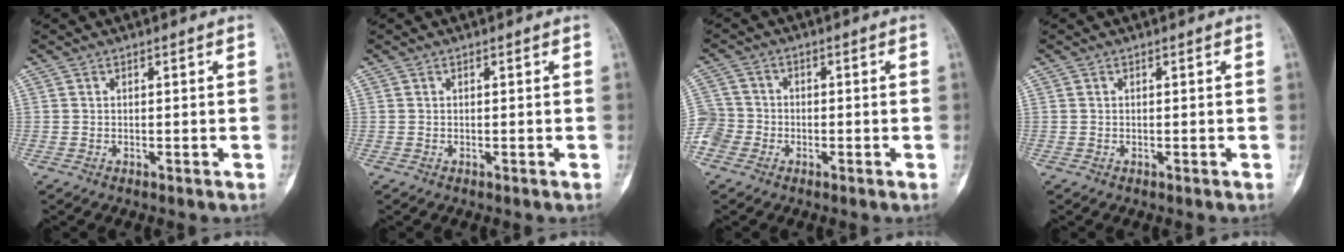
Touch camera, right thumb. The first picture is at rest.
{"total": 0.0}
{"total": 6.4, "force": [-2.8, 5.6, 1.7], "torque": [-0.035, 0.017, -0.057]}
{"total": 0.0}